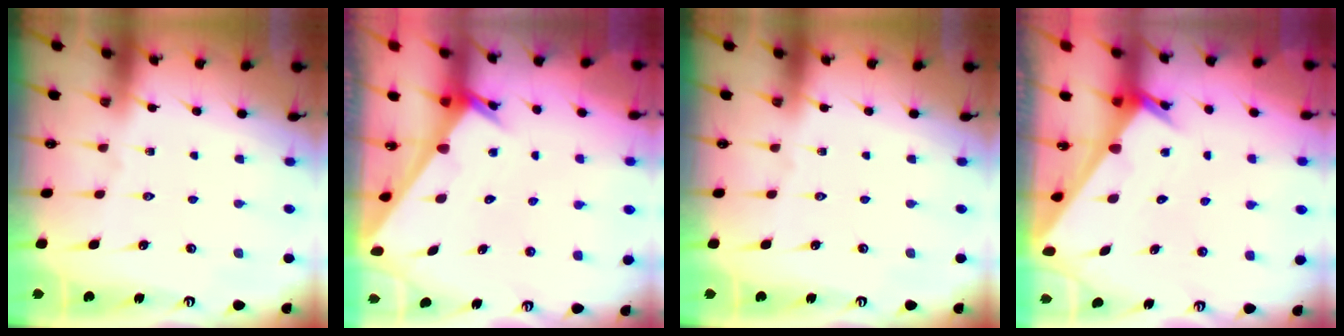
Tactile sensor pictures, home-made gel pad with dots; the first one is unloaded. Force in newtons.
{"total": 1.8, "press": 1.8, "slide": 0.1}
{"total": 0.0}
{"total": 2.4, "press": 2.4, "slide": 0.1}